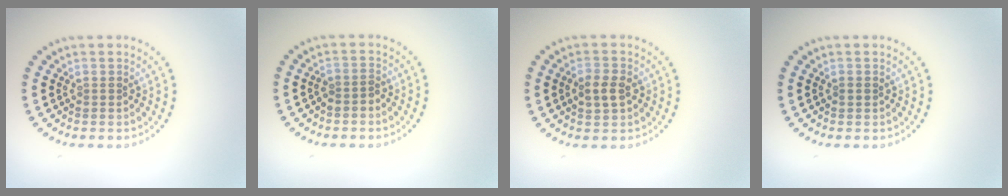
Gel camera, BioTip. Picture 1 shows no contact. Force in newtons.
{"total": 1.3, "press": 1.1, "slide": 0.8}
{"total": 2.6, "press": 2.6, "slide": 0.2}
{"total": 0.8, "press": 0.7, "slide": 0.3}